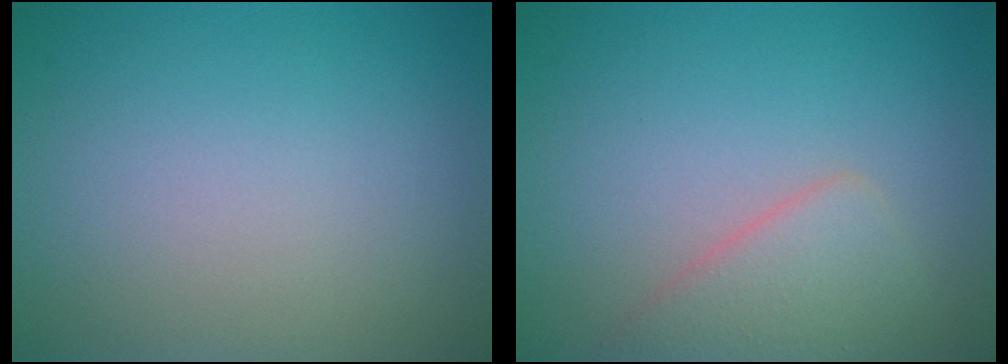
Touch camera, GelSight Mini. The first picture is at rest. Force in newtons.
{"total": 3.2, "press": 3.2, "slide": 0.1}